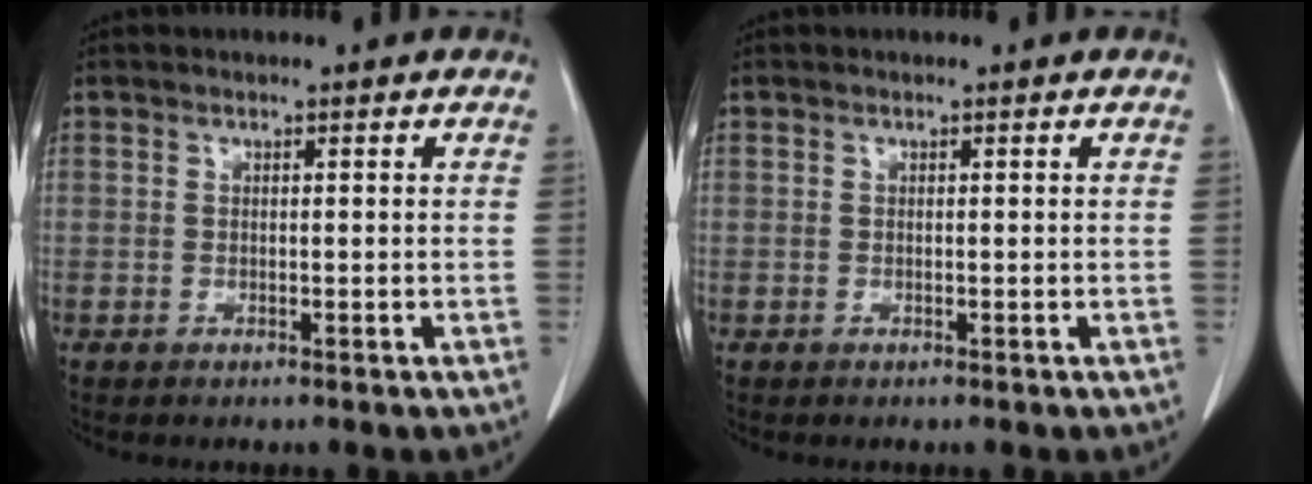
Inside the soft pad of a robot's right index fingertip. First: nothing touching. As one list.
[{"total": 0.0}]